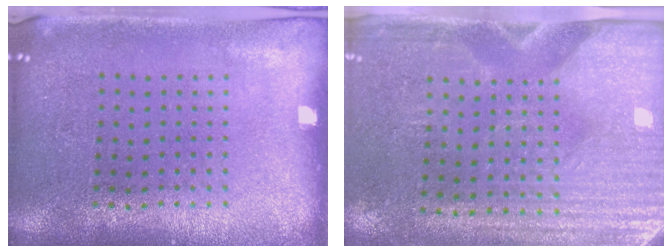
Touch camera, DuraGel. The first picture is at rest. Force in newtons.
{"total": 3.1, "press": 2.7, "slide": 1.5}